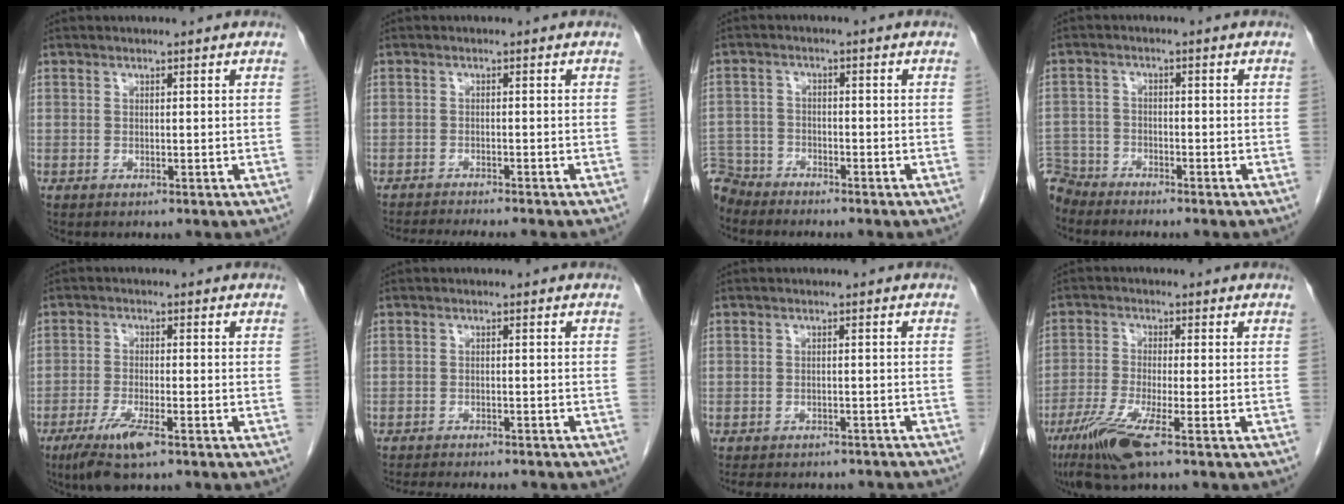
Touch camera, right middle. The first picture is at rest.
{"total": 9.1, "force": [-8.3, 0.4, 3.8], "torque": [-0.045, -0.016, -0.119]}
{"total": 6.1, "force": [-5.7, 2.1, -0.3], "torque": [0.005, -0.004, -0.112]}
{"total": 5.6, "force": [-5.3, 1.7, -0.4], "torque": [0.011, -0.005, -0.105]}
{"total": 6.3, "force": [-3.9, 0.7, 4.9], "torque": [-0.103, -0.016, -0.070]}
{"total": 11.0, "force": [-10.1, 2.0, 4.1], "torque": [-0.061, -0.009, -0.129]}
{"total": 12.0, "force": [-10.6, 4.0, 3.9], "torque": [-0.074, 0.005, -0.119]}
{"total": 7.9, "force": [-4.5, 0.1, 6.5], "torque": [-0.134, -0.023, -0.087]}